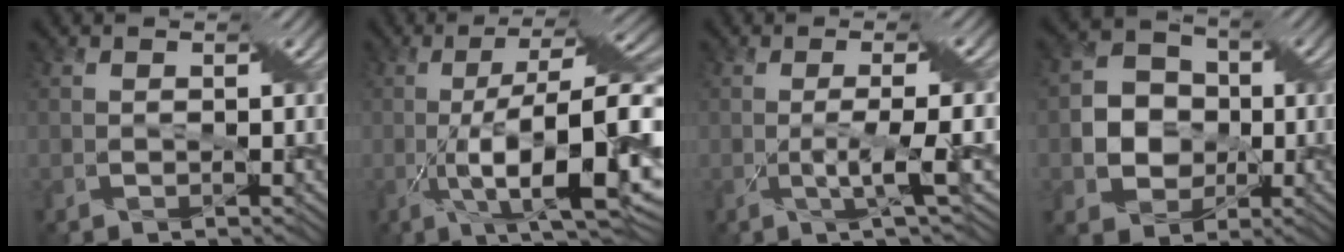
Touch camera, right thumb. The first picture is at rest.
{"total": 15.8, "force": [-3.1, 4.5, 14.8], "torque": [-0.244, -0.002, -0.046]}
{"total": 5.5, "force": [-1.1, 0.6, 5.3], "torque": [-0.092, 0.008, -0.024]}
{"total": 7.2, "force": [-0.5, 6.3, 3.4], "torque": [-0.076, 0.001, -0.027]}